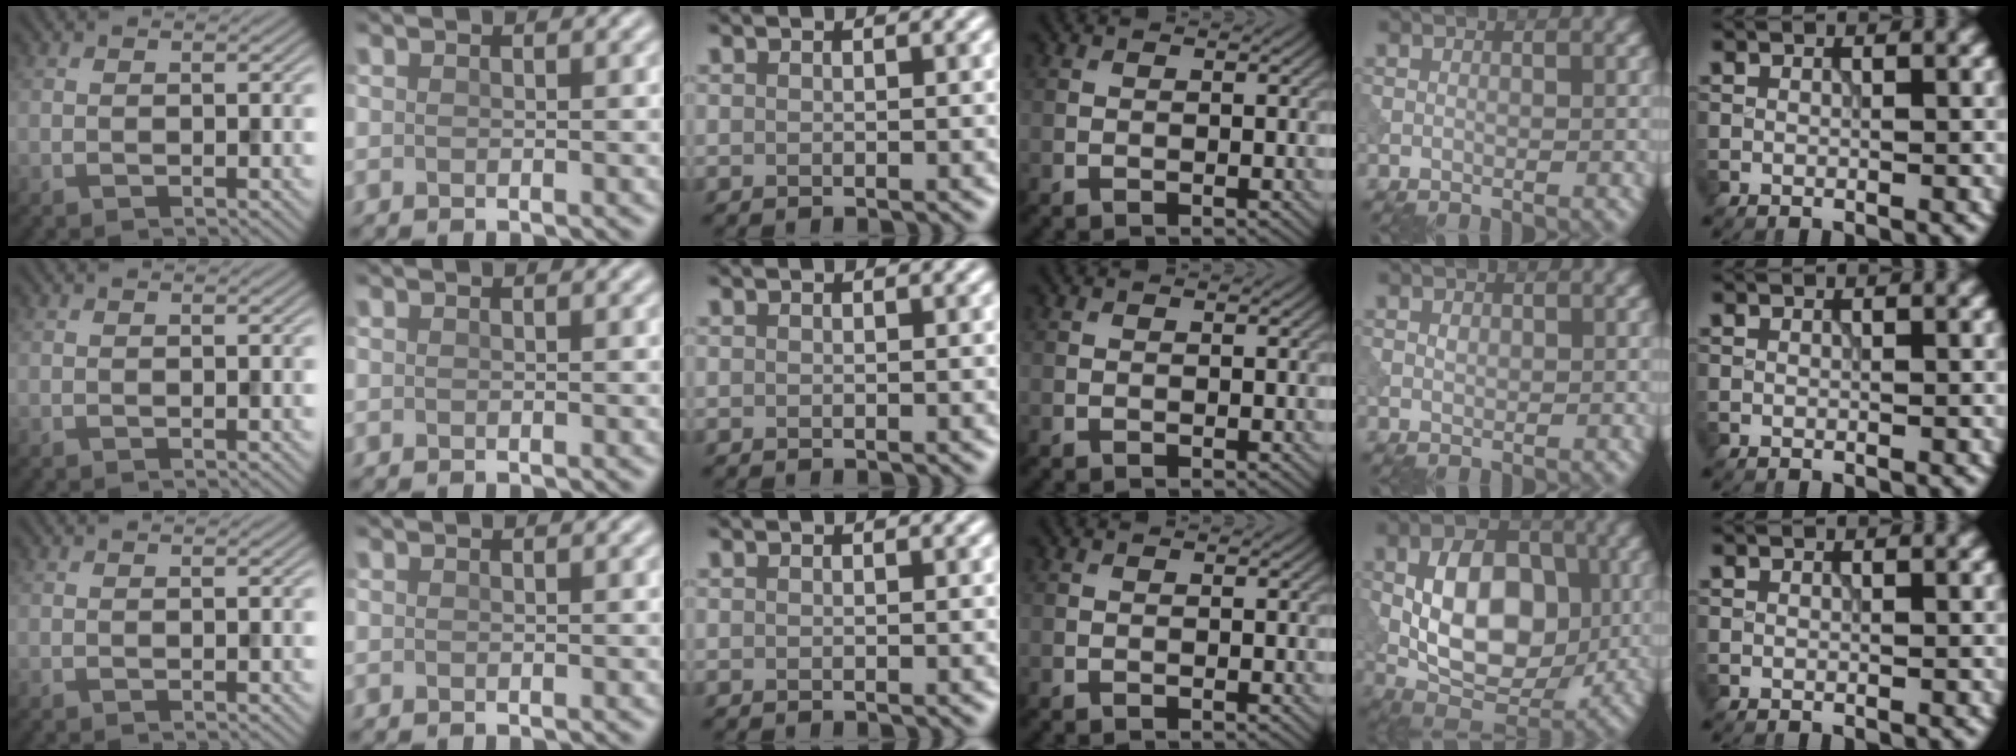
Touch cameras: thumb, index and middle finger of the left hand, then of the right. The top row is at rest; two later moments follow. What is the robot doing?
{"motion": "press", "object": "tv remote"}